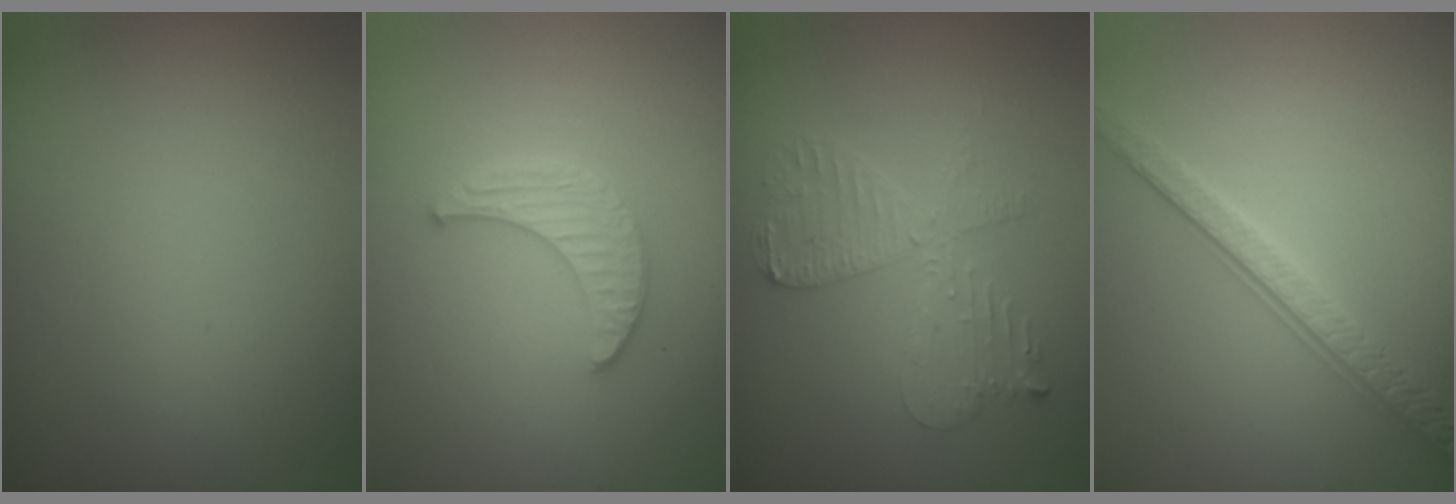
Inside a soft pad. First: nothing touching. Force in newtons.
{"total": 2.9, "press": 2.9, "slide": 0.7}
{"total": 4.1, "press": 3.6, "slide": 2.1}
{"total": 3.6, "press": 3.3, "slide": 1.6}